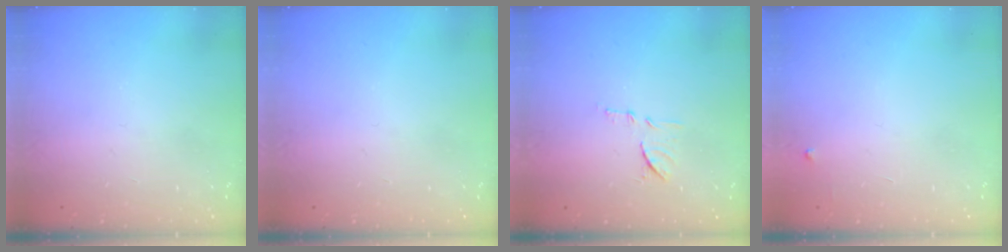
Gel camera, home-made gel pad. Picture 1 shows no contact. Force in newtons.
{"total": 0.0}
{"total": 8.7, "press": 8.7, "slide": 0.3}
{"total": 2.6, "press": 2.6, "slide": 0.4}